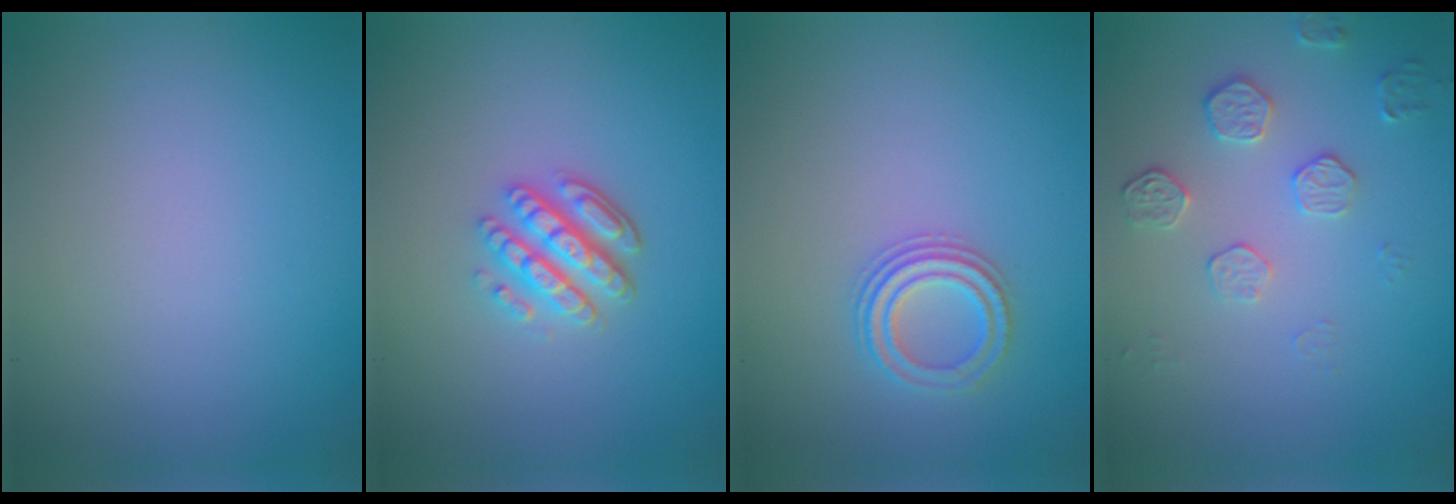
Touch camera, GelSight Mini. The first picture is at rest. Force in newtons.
{"total": 3.7, "press": 3.1, "slide": 2.0}
{"total": 2.2, "press": 2.1, "slide": 0.7}
{"total": 2.1, "press": 1.5, "slide": 1.4}